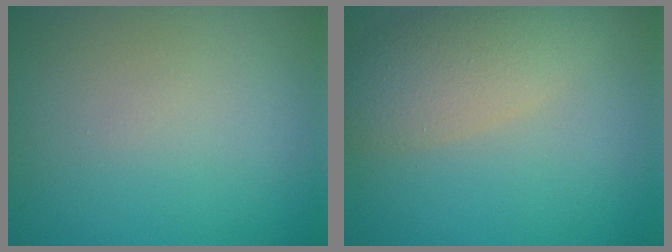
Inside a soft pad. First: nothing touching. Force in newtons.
{"total": 4.8, "press": 4.8, "slide": 0.4}